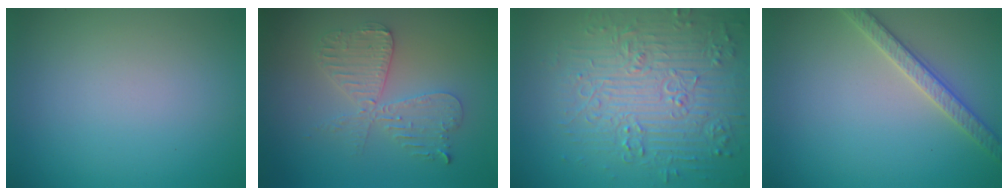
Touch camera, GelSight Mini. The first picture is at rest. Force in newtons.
{"total": 4.2, "press": 3.6, "slide": 2.2}
{"total": 7.5, "press": 5.9, "slide": 4.6}
{"total": 2.7, "press": 2.7, "slide": 0.1}